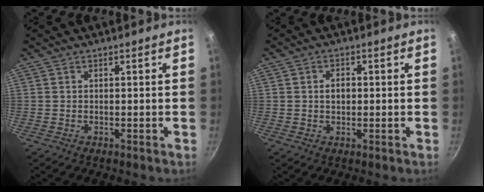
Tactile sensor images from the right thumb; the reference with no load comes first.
{"total": 2.8, "force": [0.2, 2.0, 2.0], "torque": [-0.023, 0.007, 0.002]}